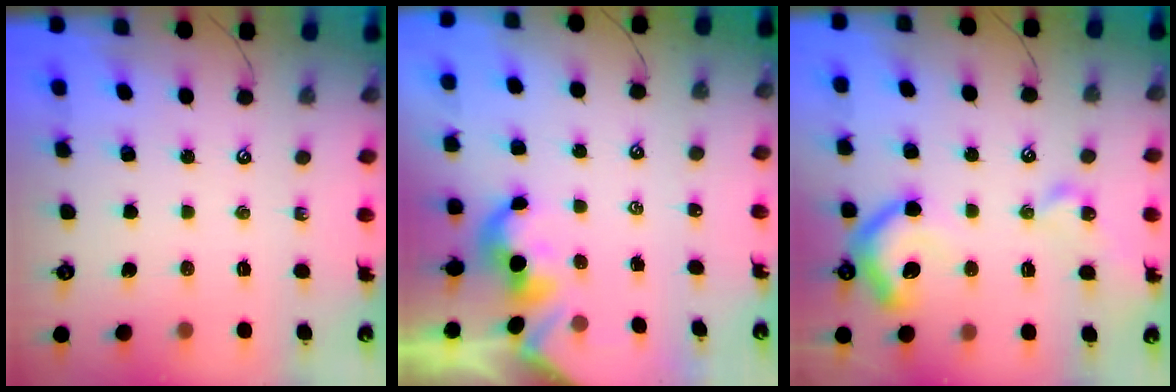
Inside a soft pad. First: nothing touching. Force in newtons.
{"total": 2.0, "press": 2.0, "slide": 0.4}
{"total": 12.6, "press": 12.5, "slide": 1.4}